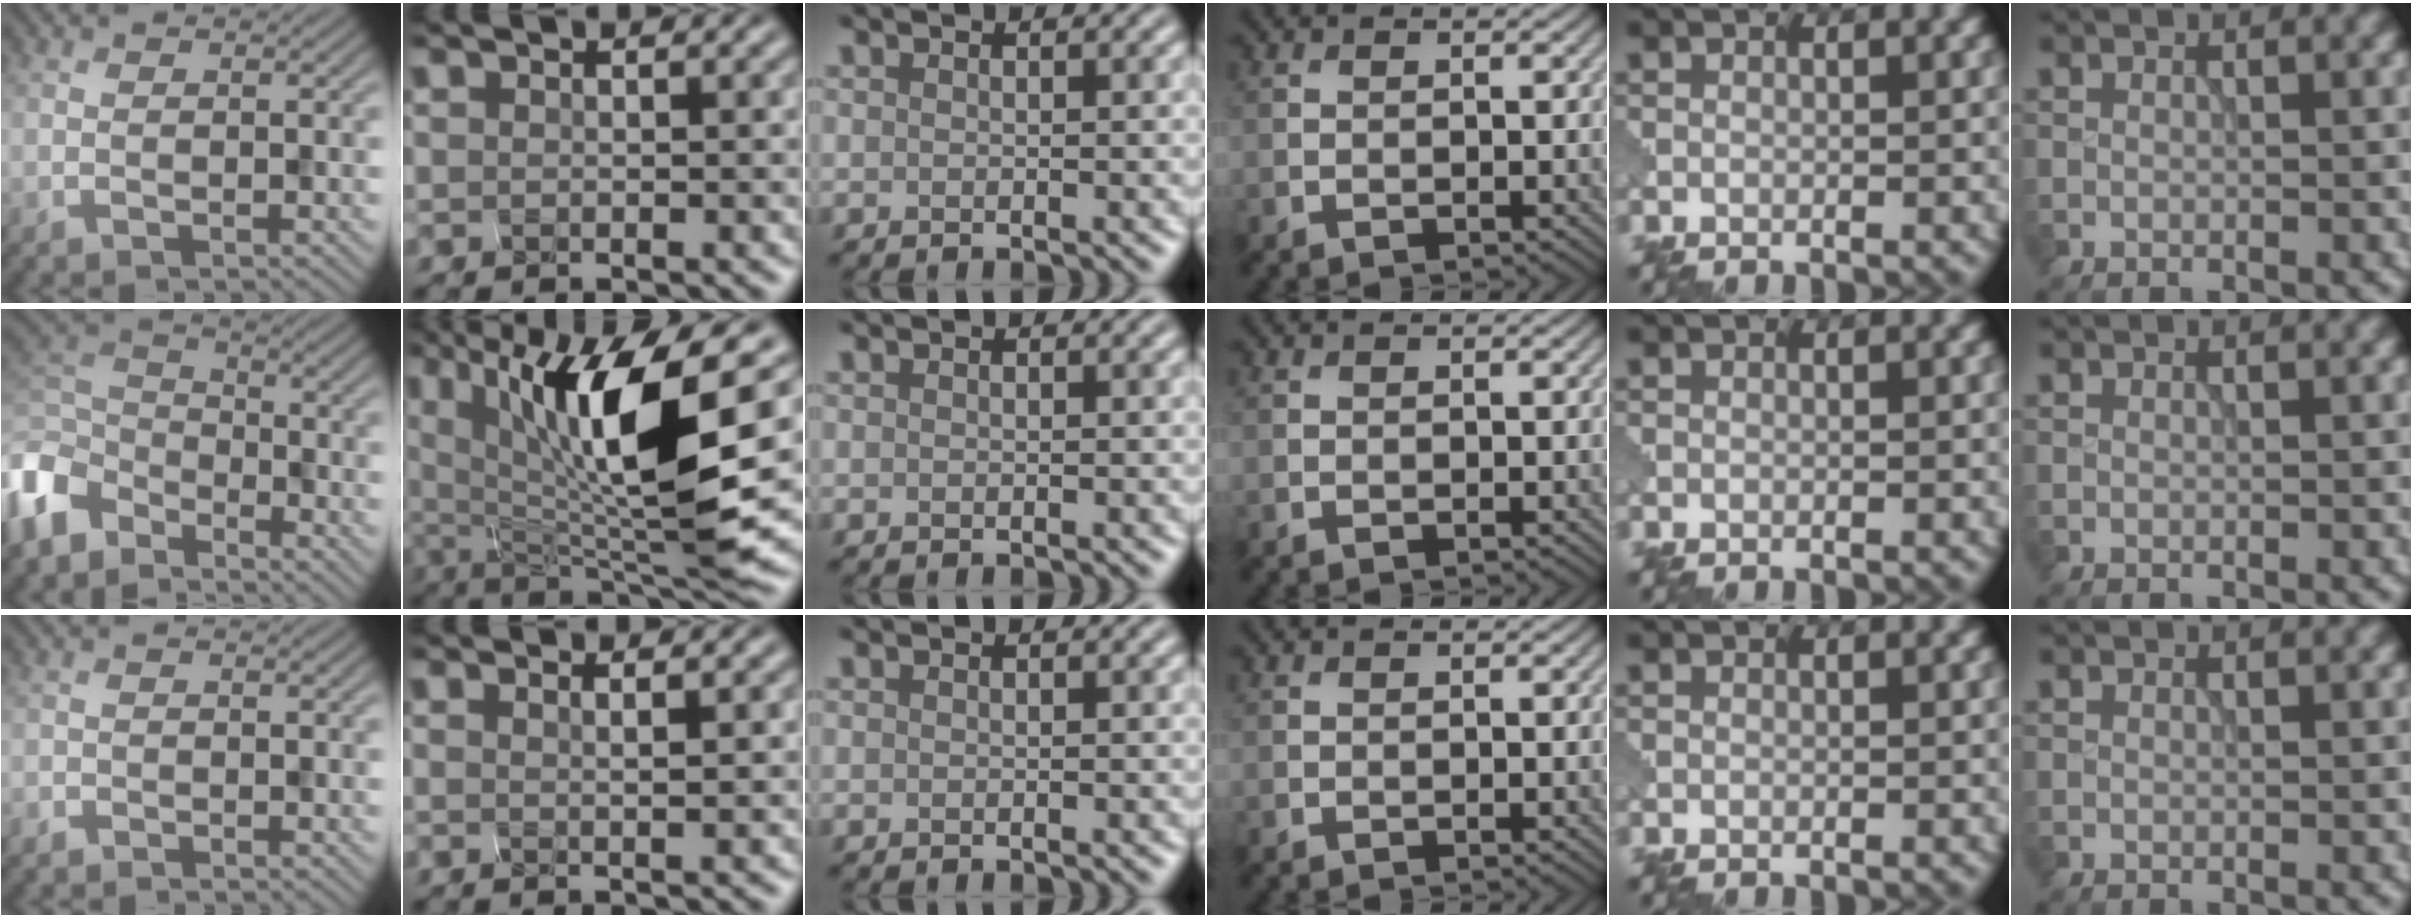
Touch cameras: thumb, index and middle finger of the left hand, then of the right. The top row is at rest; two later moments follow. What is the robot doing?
{"motion": "squeeze", "object": "hand grip exerciser"}